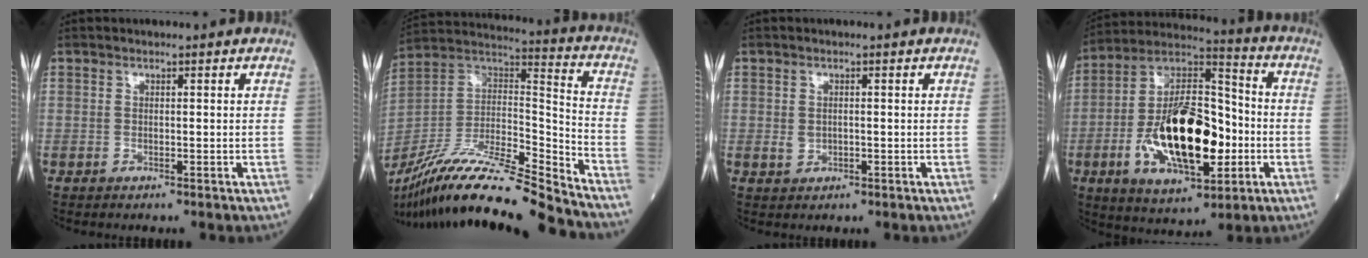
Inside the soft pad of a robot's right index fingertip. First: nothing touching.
{"total": 23.8, "force": [-20.7, 0.6, 11.7], "torque": [-0.243, -0.002, -0.369]}
{"total": 1.5, "force": [-0.1, 1.2, 1.0], "torque": [-0.017, -0.001, 0.004]}
{"total": 20.4, "force": [-4.4, 8.0, 18.3], "torque": [-0.343, 0.011, -0.070]}